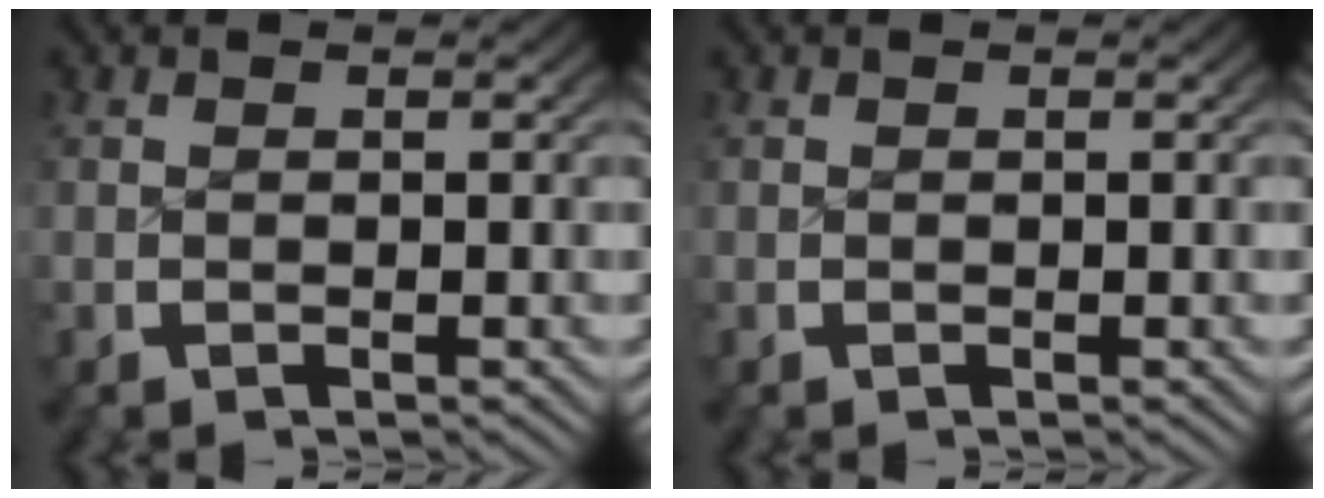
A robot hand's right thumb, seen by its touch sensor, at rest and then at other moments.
{"total": 0.0}